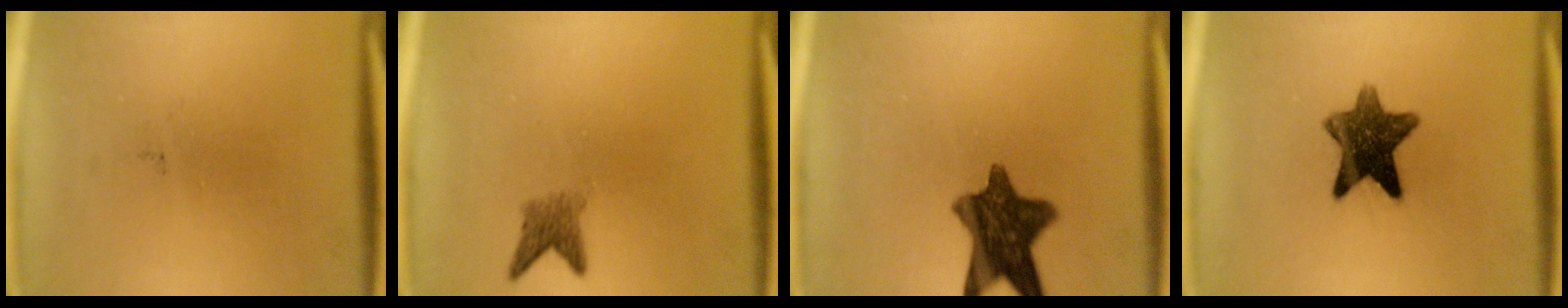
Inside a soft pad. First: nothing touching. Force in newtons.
{"total": 2.4}
{"total": 11.0}
{"total": 10.2}